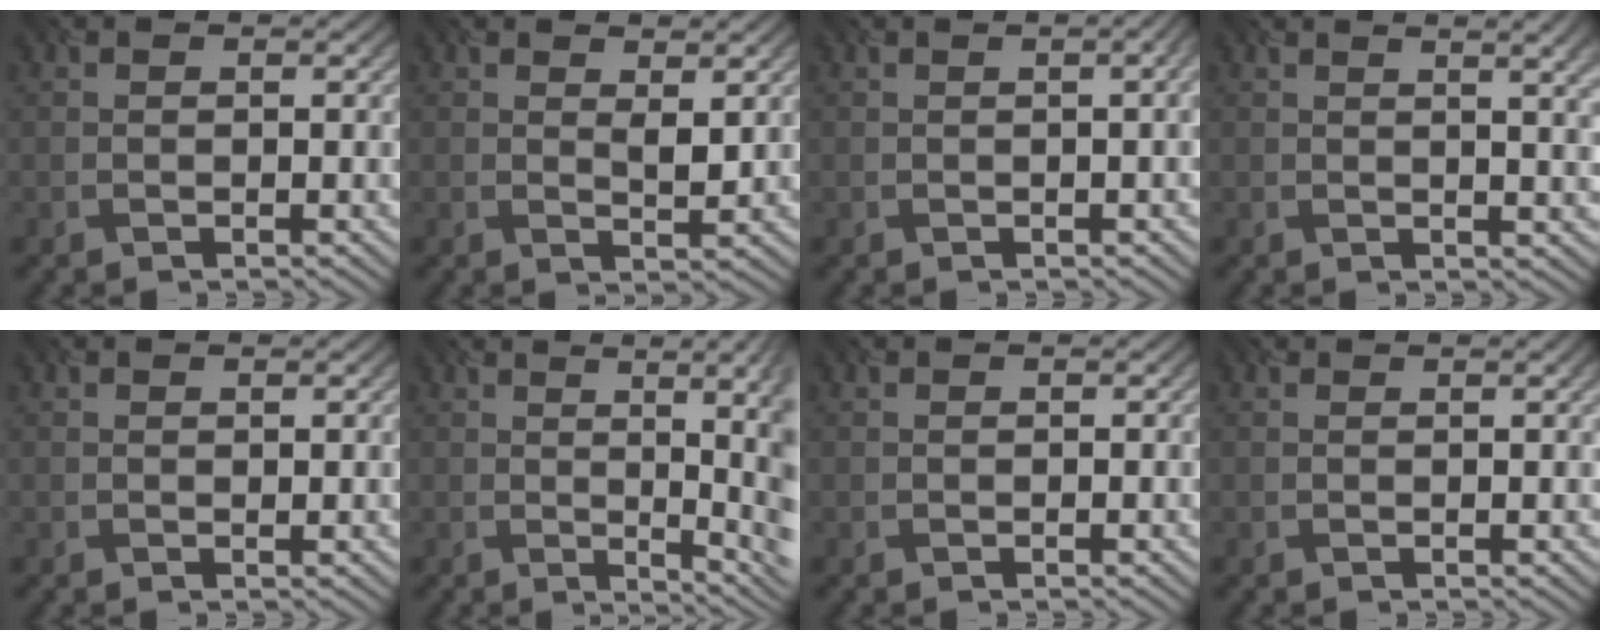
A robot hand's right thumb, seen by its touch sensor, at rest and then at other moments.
{"total": 1.6, "force": [0.8, 0.4, 1.3], "torque": [-0.030, 0.001, 0.027]}
{"total": 3.7, "force": [0.3, 1.6, 3.3], "torque": [-0.017, 0.020, -0.007]}
{"total": 6.2, "force": [2.2, 2.2, 5.4], "torque": [-0.043, 0.026, 0.019]}
{"total": 0.6, "force": [0.3, 0.3, 0.4], "torque": [0.002, -0.004, 0.013]}
{"total": 12.4, "force": [0.3, 3.6, 11.8], "torque": [-0.120, 0.032, 0.015]}
{"total": 0.0}
{"total": 1.1, "force": [0.5, 0.4, 0.8], "torque": [-0.004, 0.003, 0.003]}